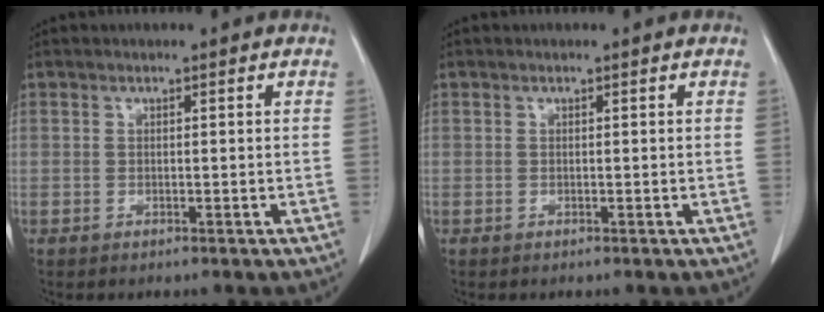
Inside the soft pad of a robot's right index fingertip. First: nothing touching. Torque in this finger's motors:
{"motor_torque": [0.00, 0.00, 0.01, 0.00]}